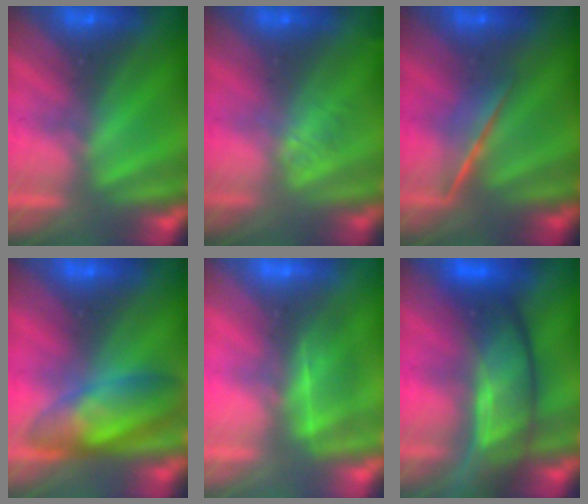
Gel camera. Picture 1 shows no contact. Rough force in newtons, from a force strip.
{"total": 1.3}
{"total": 1.6}
{"total": 7.7}
{"total": 4.7}
{"total": 7.8}